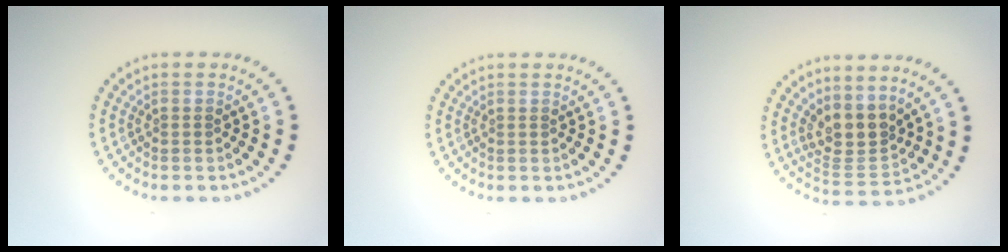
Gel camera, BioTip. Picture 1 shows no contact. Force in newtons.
{"total": 0.0}
{"total": 3.5, "press": 2.7, "slide": 2.2}